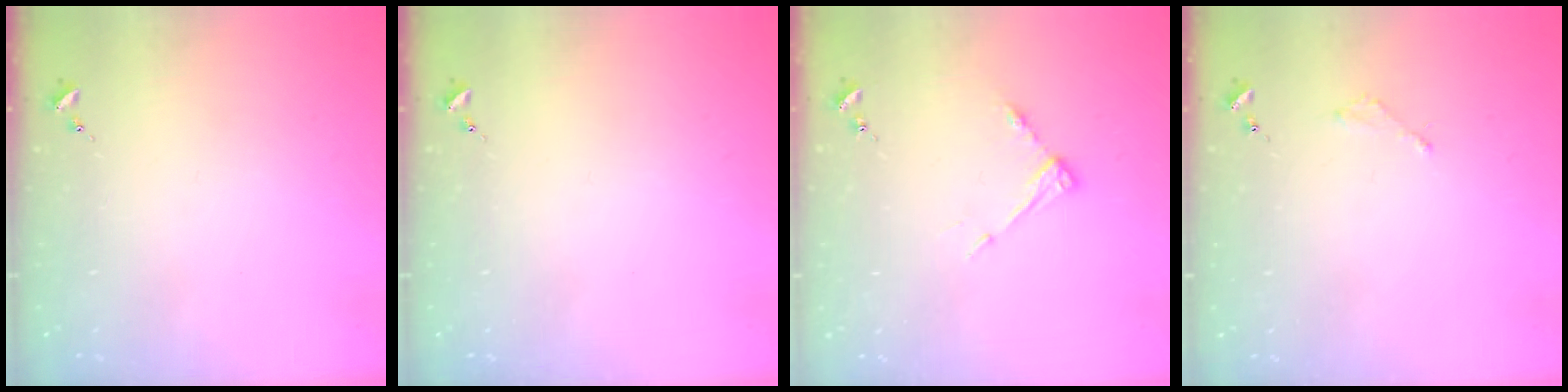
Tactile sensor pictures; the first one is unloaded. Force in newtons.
{"total": 0.0}
{"total": 6.4, "press": 6.4, "slide": 0.4}
{"total": 2.0, "press": 2.0, "slide": 0.3}